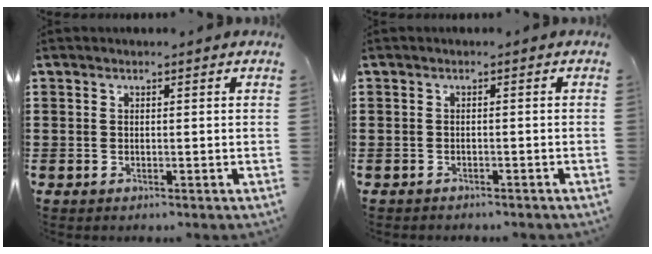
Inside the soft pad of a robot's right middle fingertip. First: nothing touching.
{"total": 0.8, "force": [-0.8, 0.1, -0.1], "torque": [-0.001, 0.001, -0.018]}